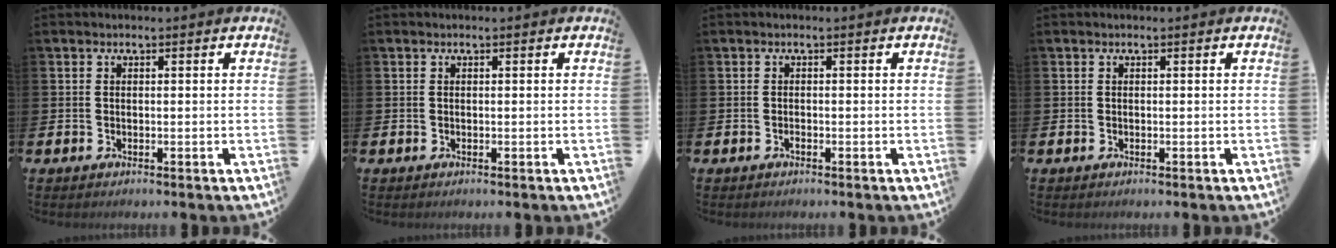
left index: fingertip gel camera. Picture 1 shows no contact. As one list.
[{"total": 0.0}, {"total": 0.5, "force": [-0.4, 0.1, 0.3], "torque": [-0.005, -0.003, -0.009]}, {"total": 0.0}]